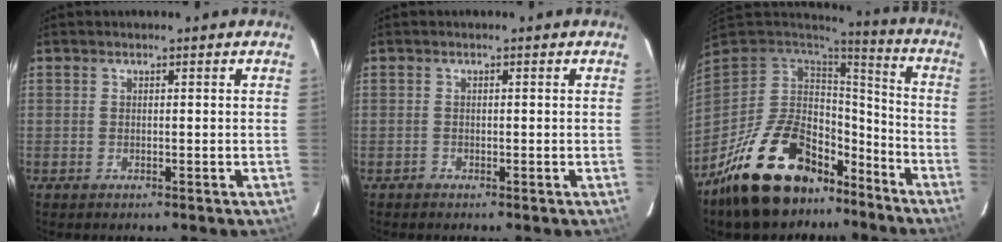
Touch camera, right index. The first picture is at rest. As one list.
[{"total": 0.6, "force": [-0.4, 0.3, -0.2], "torque": [0.002, 0.003, -0.010]}, {"total": 23.5, "force": [-17.4, 11.2, 11.2], "torque": [-0.212, 0.036, -0.266]}]